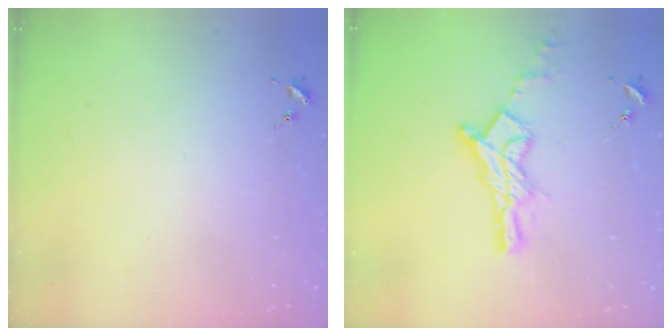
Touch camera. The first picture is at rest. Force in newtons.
{"total": 14.2, "press": 14.1, "slide": 1.0}